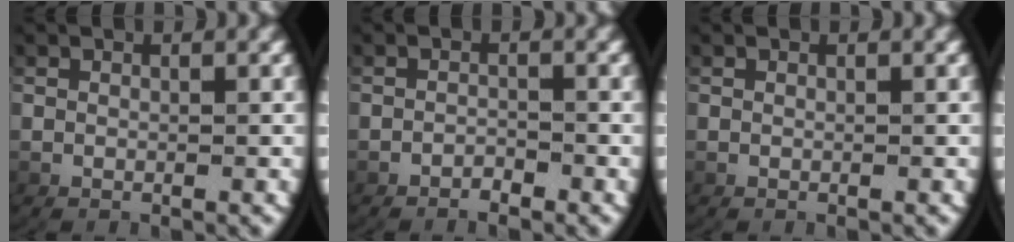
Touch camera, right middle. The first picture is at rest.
{"total": 1.4, "force": [-1.4, 0.1, 0.1], "torque": [-0.003, -0.001, -0.025]}
{"total": 0.0}